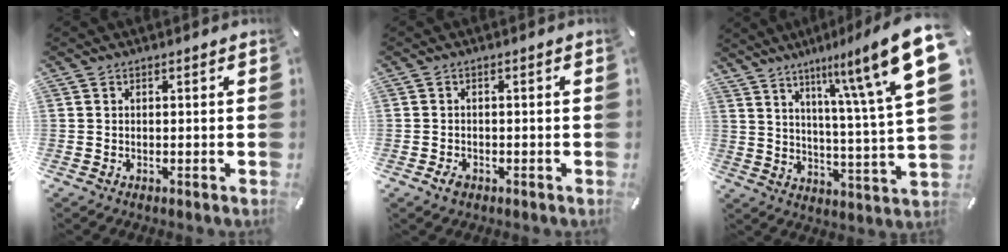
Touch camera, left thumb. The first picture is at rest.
{"total": 1.8, "force": [-0.8, 1.1, 1.2], "torque": [-0.031, 0.001, -0.018]}
{"total": 19.6, "force": [10.6, 3.1, 16.2], "torque": [-0.239, -0.063, 0.156]}